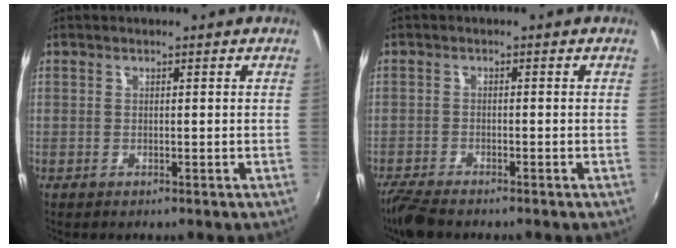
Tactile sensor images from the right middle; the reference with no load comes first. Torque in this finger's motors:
{"motor_torque": [0.14, -0.13, 0.02, 0.01]}